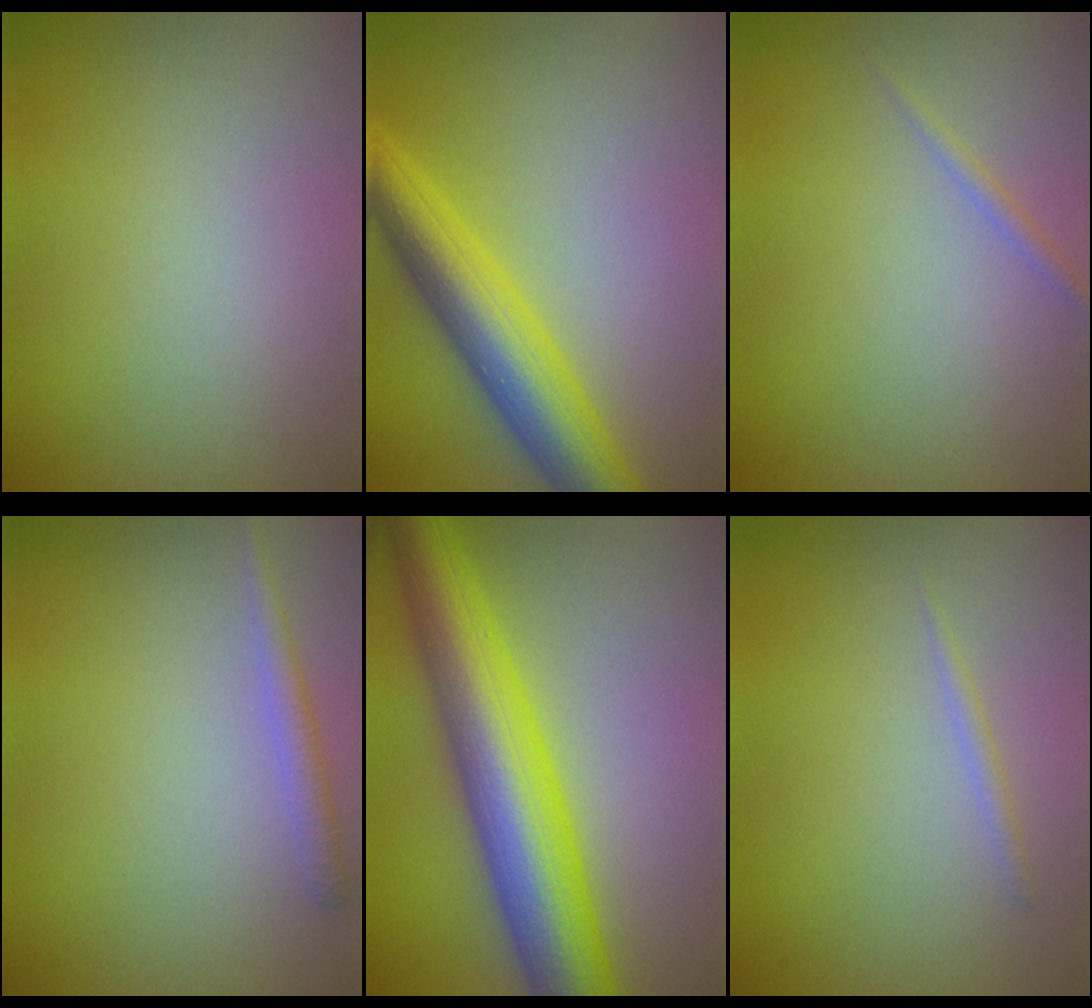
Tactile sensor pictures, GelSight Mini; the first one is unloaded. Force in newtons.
{"total": 6.9, "press": 6.9, "slide": 0.1}
{"total": 0.7, "press": 0.7, "slide": 0.1}
{"total": 1.4, "press": 1.4, "slide": 0.1}
{"total": 10.6, "press": 10.6, "slide": 0.1}
{"total": 0.7, "press": 0.7, "slide": 0.1}